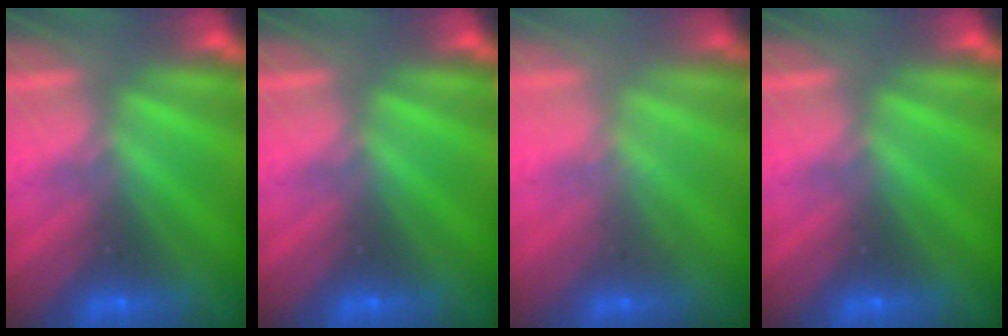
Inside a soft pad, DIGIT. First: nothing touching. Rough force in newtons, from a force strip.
{"total": 0.0}
{"total": 2.1}
{"total": 0.0}